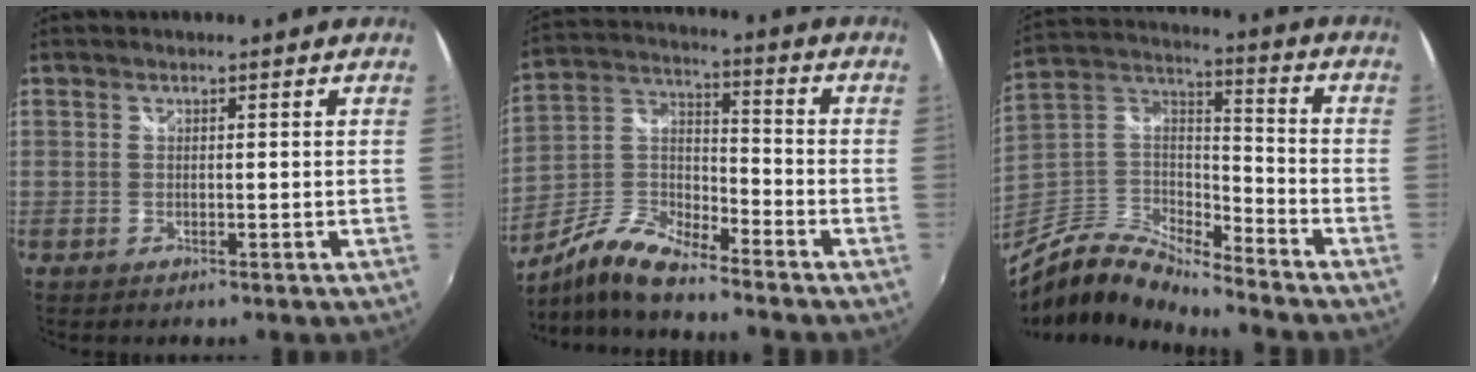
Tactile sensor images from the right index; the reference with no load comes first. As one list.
[{"total": 10.2, "force": [-7.8, 2.5, 6.1], "torque": [-0.137, 0.006, -0.159]}, {"total": 12.0, "force": [-10.3, 2.6, 5.6], "torque": [-0.132, 0.007, -0.212]}]